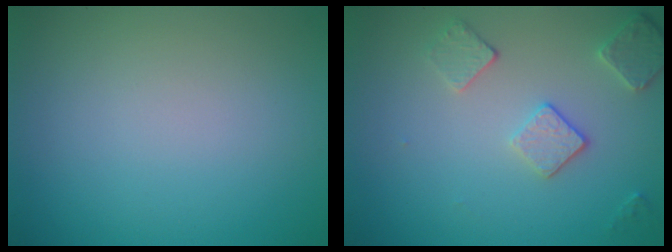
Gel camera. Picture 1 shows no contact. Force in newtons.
{"total": 2.6, "press": 2.5, "slide": 0.8}